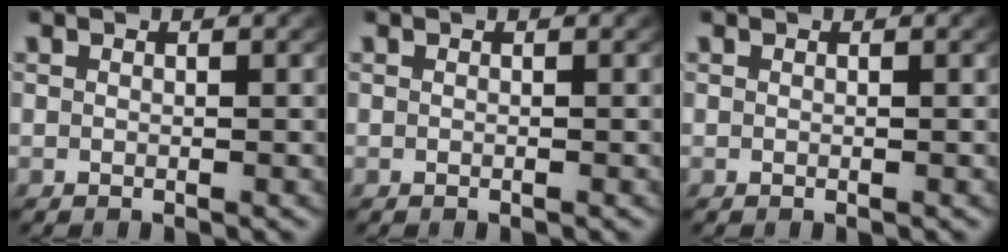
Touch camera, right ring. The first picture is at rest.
{"total": 0.0}
{"total": 0.0}